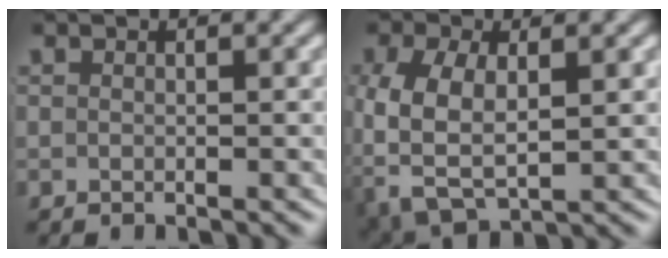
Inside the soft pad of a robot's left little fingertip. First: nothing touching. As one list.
[{"total": 6.5, "force": [-1.5, 4.7, 4.2], "torque": [-0.117, -0.039, -0.003]}]